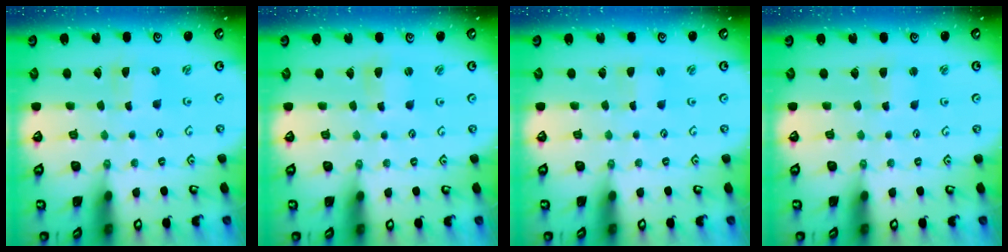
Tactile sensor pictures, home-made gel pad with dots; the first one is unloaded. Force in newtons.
{"total": 2.0, "press": 2.0, "slide": 0.4}
{"total": 0.0}
{"total": 2.9, "press": 2.9, "slide": 0.4}